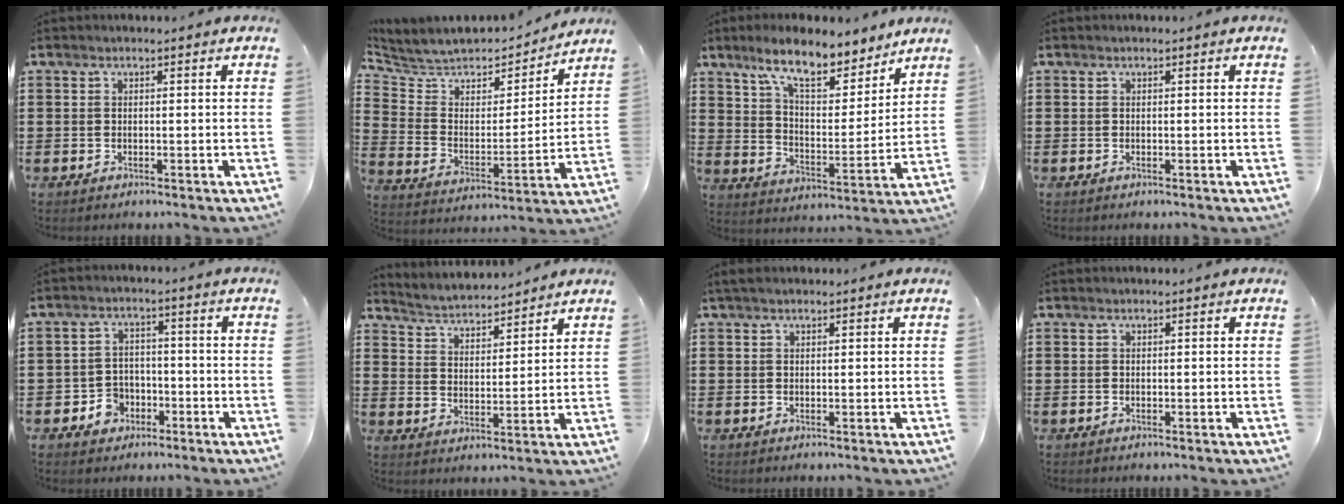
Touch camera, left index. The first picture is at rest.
{"total": 5.9, "force": [5.4, 2.1, 1.0], "torque": [-0.057, -0.042, 0.089]}
{"total": 10.9, "force": [8.7, 2.5, 6.0], "torque": [-0.127, -0.032, 0.152]}
{"total": 0.0}
{"total": 4.2, "force": [-2.4, 3.2, 1.1], "torque": [-0.027, 0.010, -0.048]}
{"total": 3.7, "force": [3.7, 0.2, 0.0], "torque": [-0.018, -0.025, 0.063]}
{"total": 1.1, "force": [0.8, 0.4, 0.7], "torque": [-0.014, 0.004, 0.014]}
{"total": 0.0}